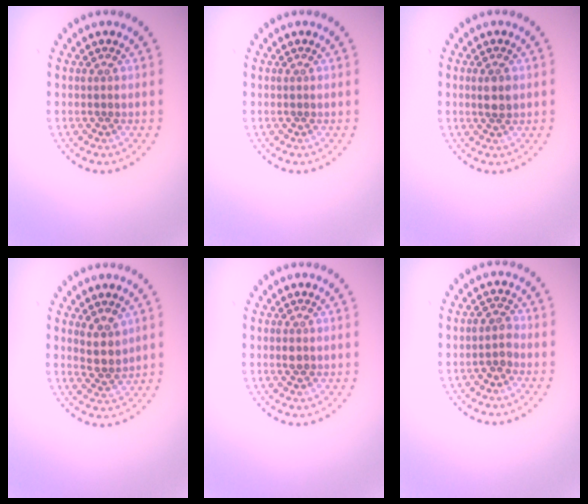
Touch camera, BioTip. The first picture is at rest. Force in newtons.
{"total": 0.0}
{"total": 1.6, "press": 1.6, "slide": 0.4}
{"total": 2.6, "press": 2.2, "slide": 1.4}
{"total": 0.9, "press": 0.9, "slide": 0.0}
{"total": 1.6, "press": 1.4, "slide": 0.8}